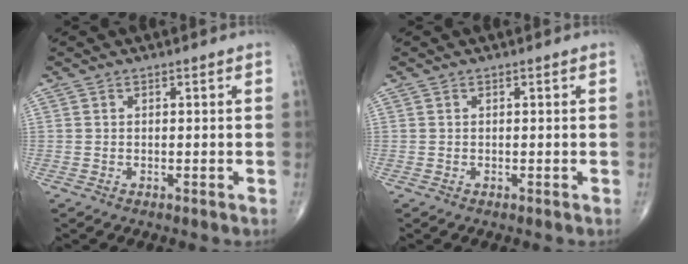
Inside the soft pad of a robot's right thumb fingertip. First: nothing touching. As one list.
[{"total": 0.0}]